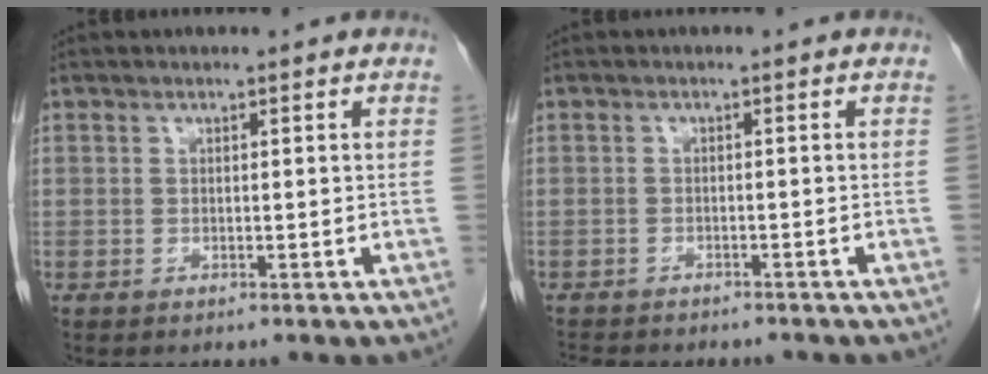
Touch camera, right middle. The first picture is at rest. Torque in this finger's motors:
{"motor_torque": [0.21, -0.20, 0.04, 0.03]}